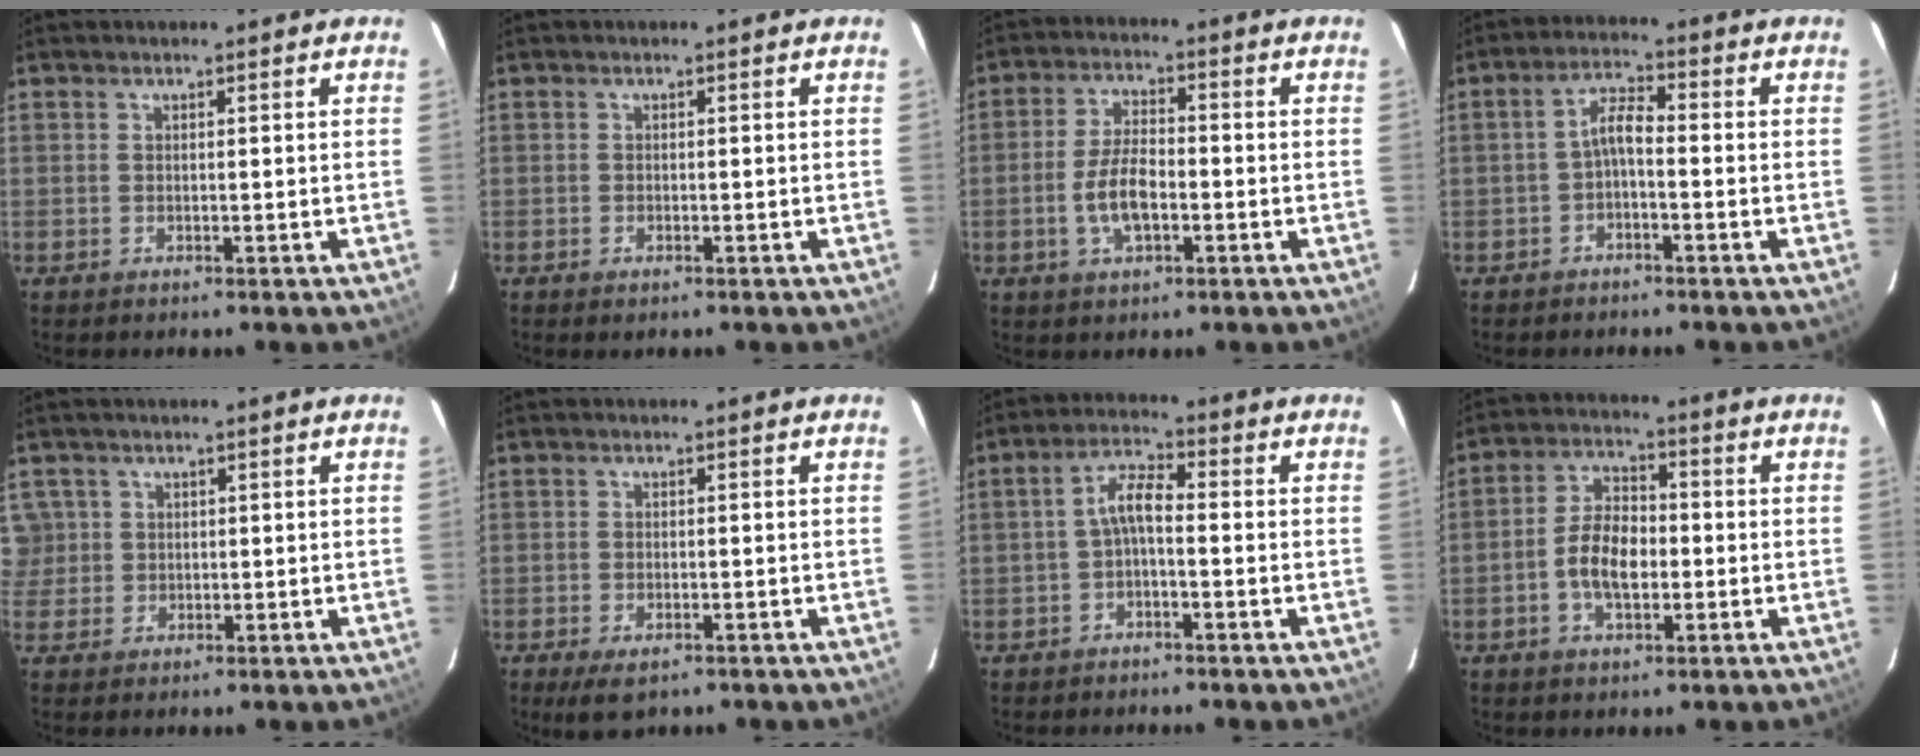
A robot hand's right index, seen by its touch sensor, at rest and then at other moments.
{"total": 1.0, "force": [-0.7, 0.5, 0.5], "torque": [-0.009, -0.004, -0.014]}
{"total": 7.5, "force": [-2.2, 3.2, 6.4], "torque": [-0.129, 0.001, -0.040]}
{"total": 3.5, "force": [-1.5, 1.1, 3.0], "torque": [-0.062, 0.013, -0.029]}
{"total": 4.5, "force": [1.0, 4.4, 0.4], "torque": [0.005, 0.014, 0.021]}
{"total": 4.6, "force": [-2.9, 2.1, 2.8], "torque": [-0.063, -0.019, -0.048]}
{"total": 4.2, "force": [-1.2, 1.3, 3.8], "torque": [-0.081, 0.015, -0.026]}
{"total": 8.0, "force": [-1.9, 4.3, 6.4], "torque": [-0.127, 0.011, -0.032]}